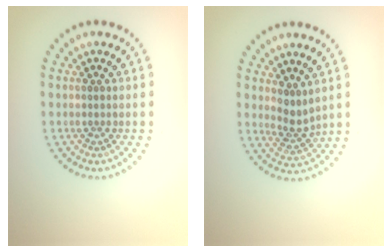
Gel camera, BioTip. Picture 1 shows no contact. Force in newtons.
{"total": 2.3, "press": 1.6, "slide": 1.6}